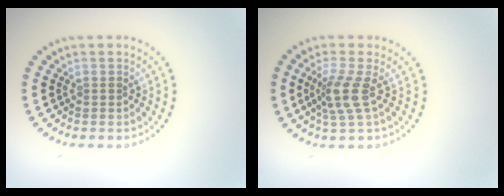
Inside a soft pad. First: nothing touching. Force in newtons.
{"total": 2.8, "press": 2.1, "slide": 1.8}